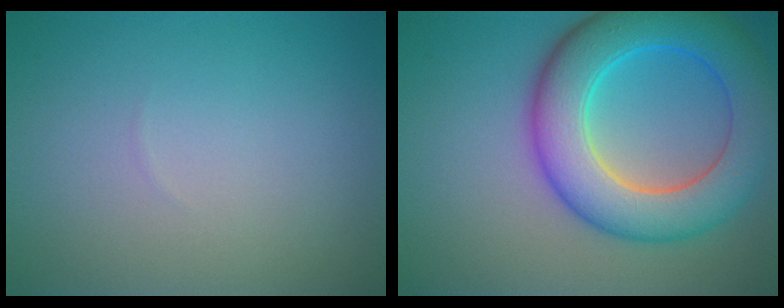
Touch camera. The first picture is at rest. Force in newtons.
{"total": 9.5, "press": 9.5, "slide": 0.2}